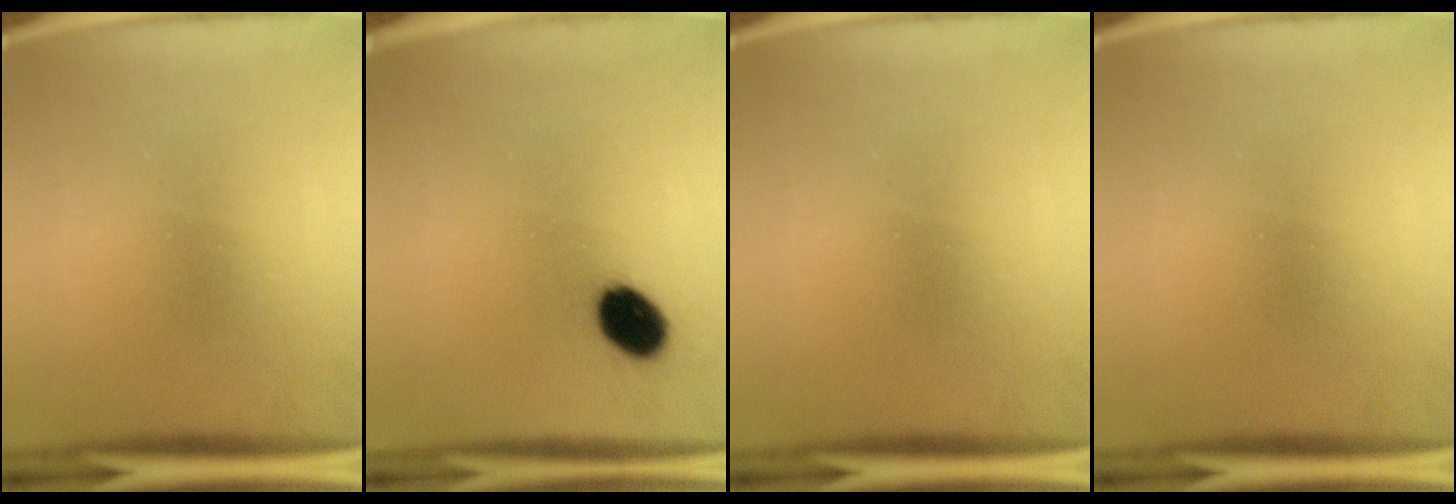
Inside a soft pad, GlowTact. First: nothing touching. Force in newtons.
{"total": 7.7}
{"total": 0.0}
{"total": 0.0}